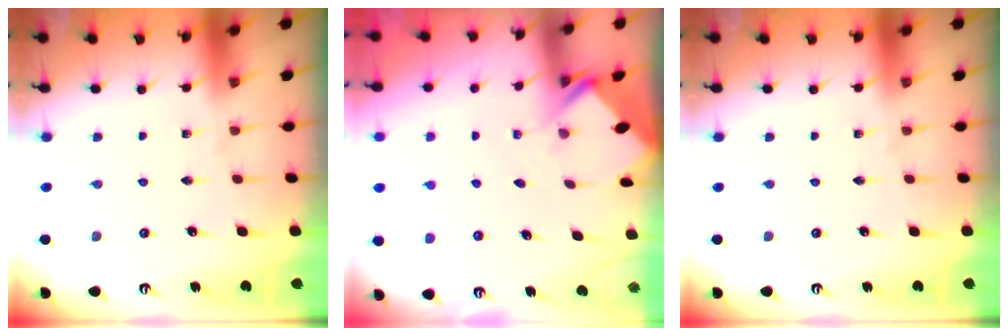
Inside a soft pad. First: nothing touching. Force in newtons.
{"total": 2.7, "press": 2.7, "slide": 0.2}
{"total": 0.0}